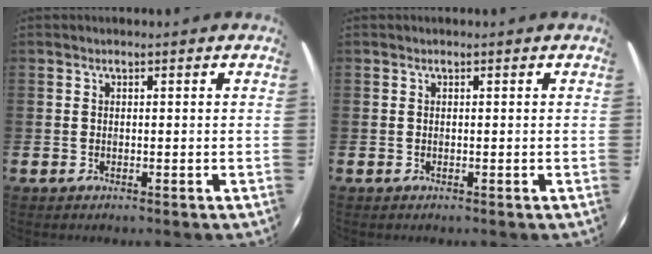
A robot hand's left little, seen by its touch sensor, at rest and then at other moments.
{"total": 0.0}